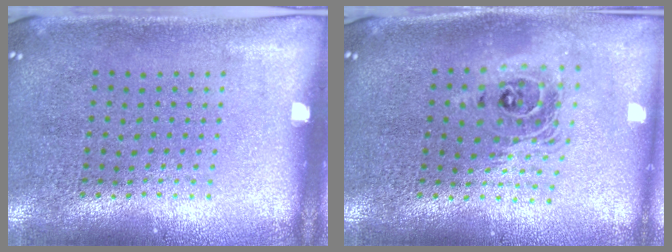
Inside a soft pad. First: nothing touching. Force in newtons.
{"total": 2.0, "press": 1.5, "slide": 1.3}